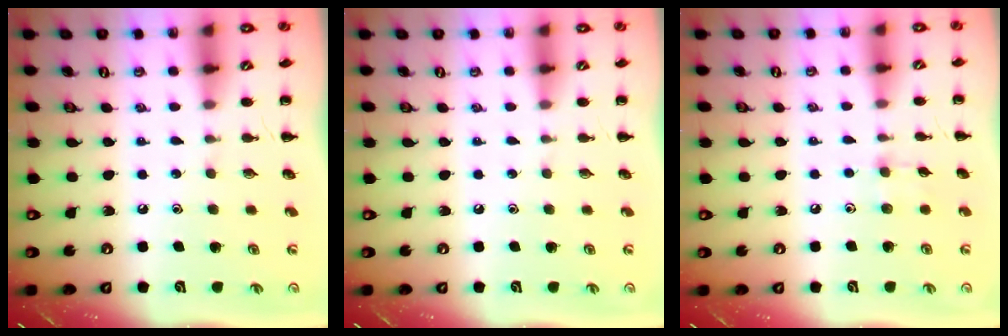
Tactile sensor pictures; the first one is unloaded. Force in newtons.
{"total": 0.0}
{"total": 3.6, "press": 3.4, "slide": 1.3}